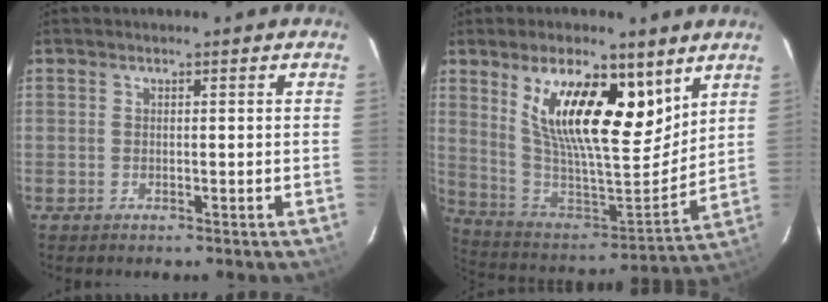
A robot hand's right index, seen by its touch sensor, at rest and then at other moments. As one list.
[{"total": 20.2, "force": [10.4, 7.9, 15.5], "torque": [-0.281, 0.002, 0.194]}]